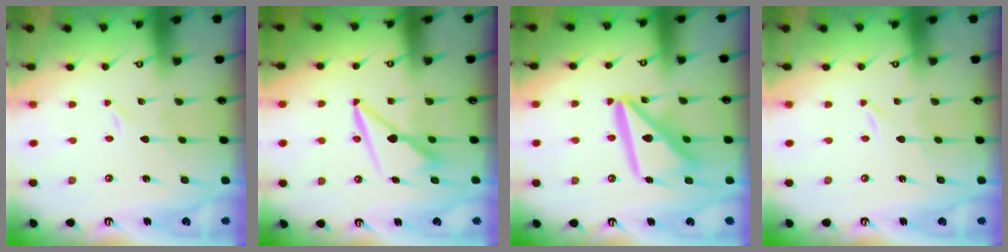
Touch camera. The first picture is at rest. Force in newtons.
{"total": 7.5, "press": 7.4, "slide": 1.2}
{"total": 15.9, "press": 15.8, "slide": 1.9}
{"total": 0.0}